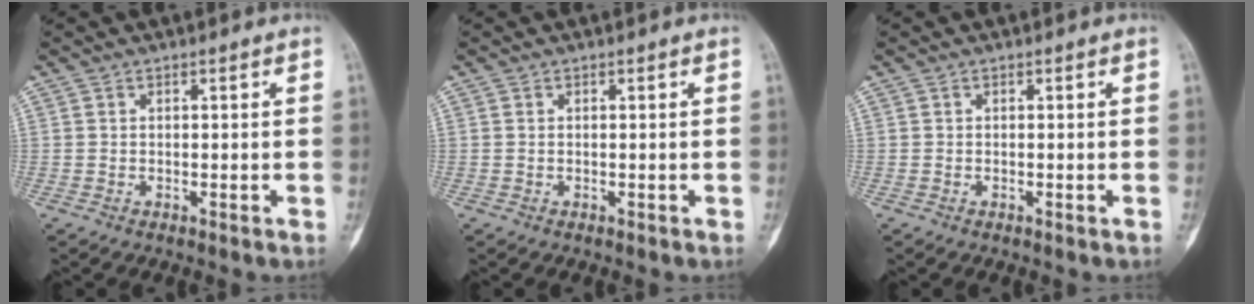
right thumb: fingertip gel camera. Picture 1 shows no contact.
{"total": 0.0}
{"total": 0.0}